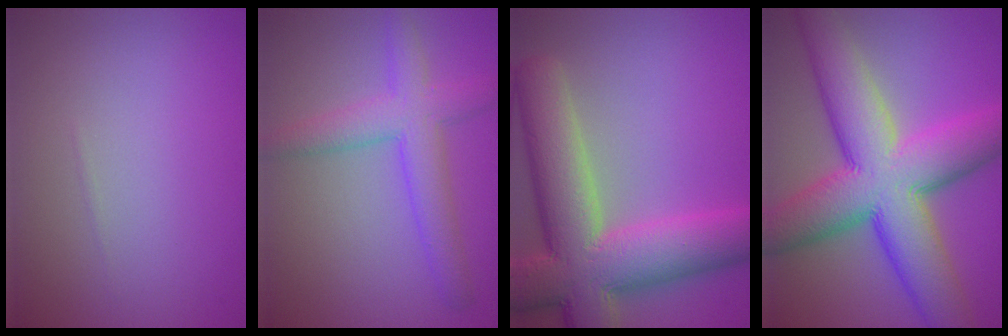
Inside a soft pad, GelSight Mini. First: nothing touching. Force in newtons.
{"total": 4.6, "press": 4.6, "slide": 0.2}
{"total": 12.2, "press": 12.1, "slide": 1.1}
{"total": 13.1, "press": 13.1, "slide": 0.4}